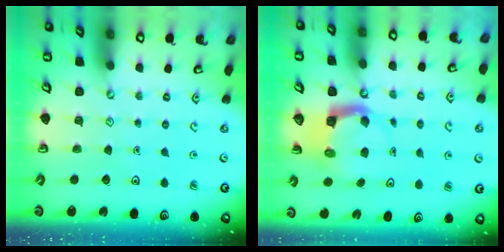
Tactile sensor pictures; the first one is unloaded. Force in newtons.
{"total": 4.0, "press": 3.9, "slide": 0.3}